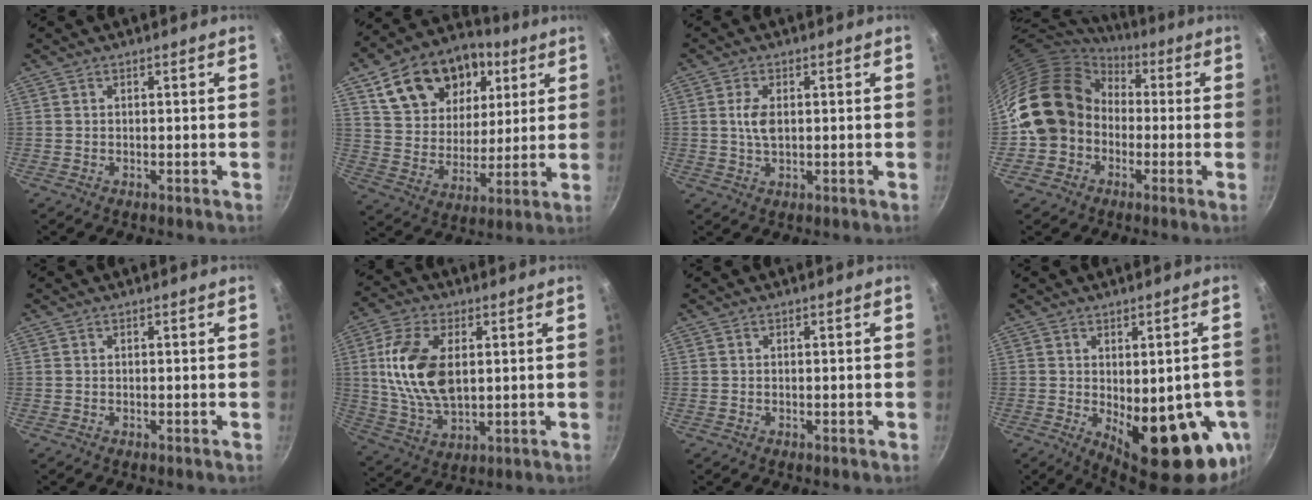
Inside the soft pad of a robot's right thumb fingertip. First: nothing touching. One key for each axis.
{"total": 21.6, "fx": 9.3, "fy": 15.1, "fz": 12.4, "tx": -0.192, "ty": -0.009, "tz": 0.161}
{"total": 3.9, "fx": 0.5, "fy": 2.1, "fz": 3.3, "tx": -0.063, "ty": 0.002, "tz": 0.010}
{"total": 17.5, "fx": 0.1, "fy": 14.9, "fz": 9.2, "tx": -0.152, "ty": 0.052, "tz": -0.007}
{"total": 0.0}
{"total": 14.8, "fx": 2.4, "fy": 8.4, "fz": 11.9, "tx": -0.221, "ty": -0.007, "tz": 0.051}
{"total": 0.0}
{"total": 17.2, "fx": -3.5, "fy": 7.0, "fz": 15.3, "tx": -0.161, "ty": -0.019, "tz": -0.028}